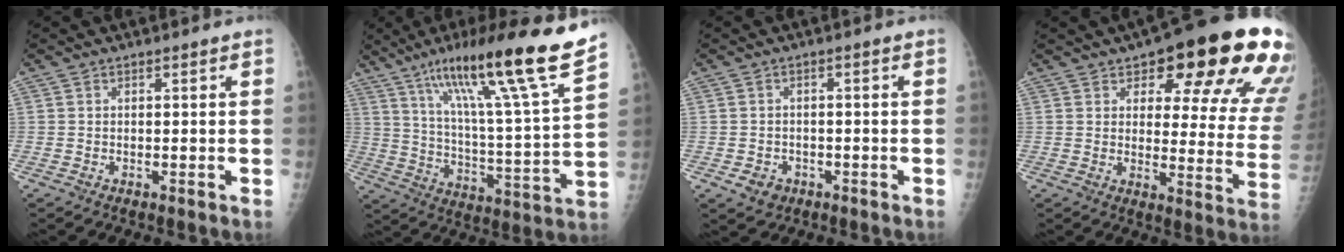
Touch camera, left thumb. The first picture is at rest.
{"total": 22.7, "force": [15.6, 0.9, 16.5], "torque": [-0.245, -0.063, 0.254]}
{"total": 3.5, "force": [-1.6, 2.9, 1.2], "torque": [-0.008, 0.010, -0.017]}
{"total": 23.9, "force": [13.5, 8.2, 17.9], "torque": [-0.187, -0.044, 0.165]}